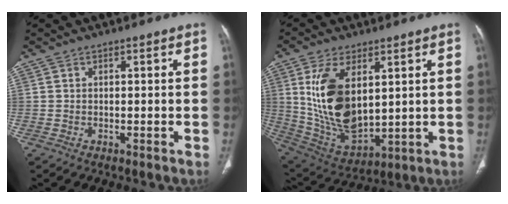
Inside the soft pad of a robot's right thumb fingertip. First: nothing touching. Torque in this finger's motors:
{"motor_torque": [1.58, 3.31, 1.95, 0.69, 0.59]}